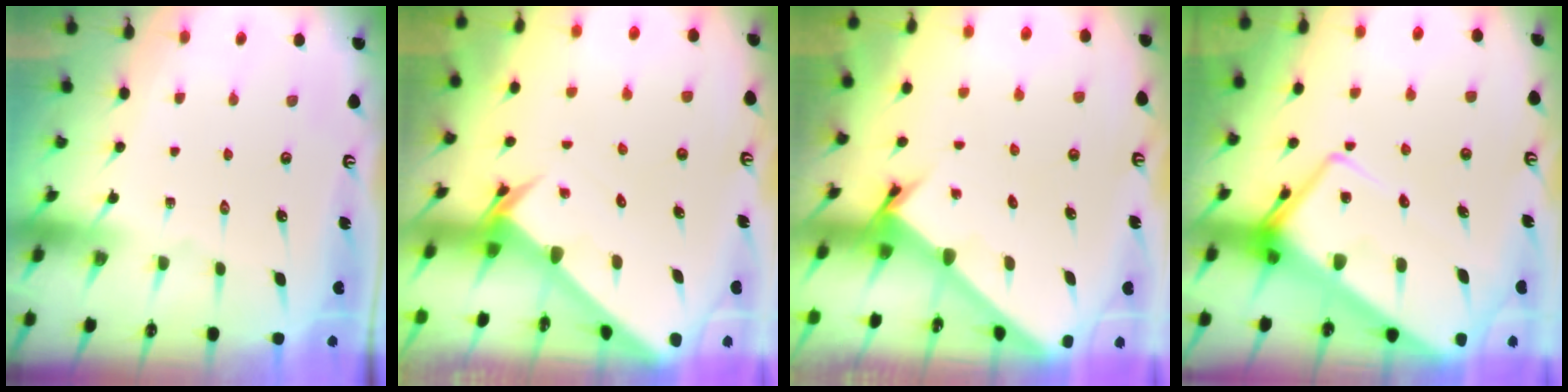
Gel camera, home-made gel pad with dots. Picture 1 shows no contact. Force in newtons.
{"total": 2.9, "press": 2.9, "slide": 0.2}
{"total": 1.9, "press": 1.9, "slide": 0.2}
{"total": 13.9, "press": 13.9, "slide": 1.2}